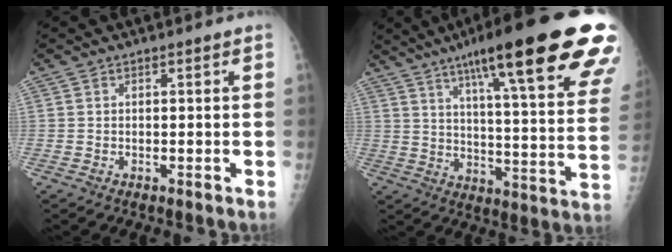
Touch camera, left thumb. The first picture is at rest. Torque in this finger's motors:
{"motor_torque": [2.79, 1.43, 2.18, -0.59, 0.56]}